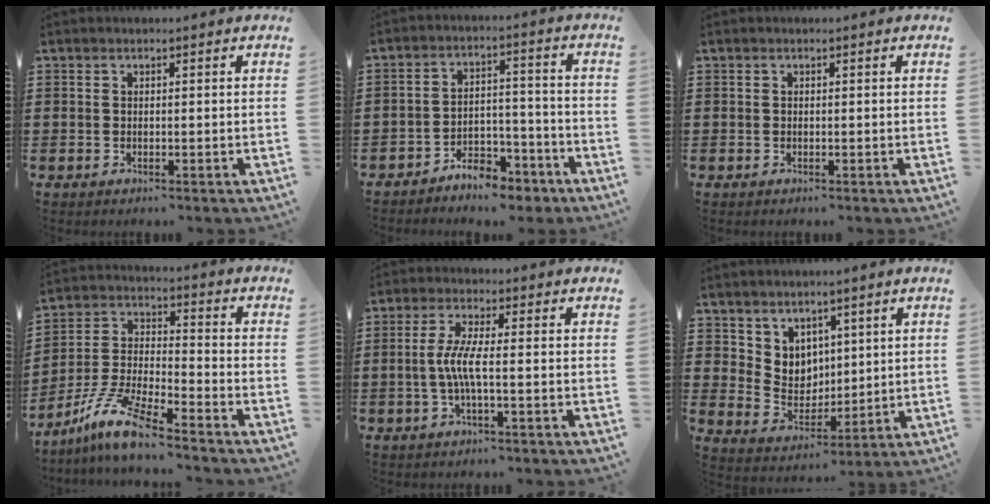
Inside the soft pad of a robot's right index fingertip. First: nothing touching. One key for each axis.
{"total": 5.5, "fx": -5.1, "fy": 1.7, "fz": 1.2, "tx": -0.017, "ty": 0.019, "tz": -0.099}
{"total": 0.0}
{"total": 9.4, "fx": -7.7, "fy": 0.4, "fz": 5.3, "tx": -0.127, "ty": -0.004, "tz": -0.159}
{"total": 5.0, "fx": -0.8, "fy": 0.6, "fz": 4.9, "tx": -0.110, "ty": -0.008, "tz": -0.026}
{"total": 5.7, "fx": 3.7, "fy": 4.3, "fz": 0.4, "tx": -0.036, "ty": -0.008, "tz": 0.071}